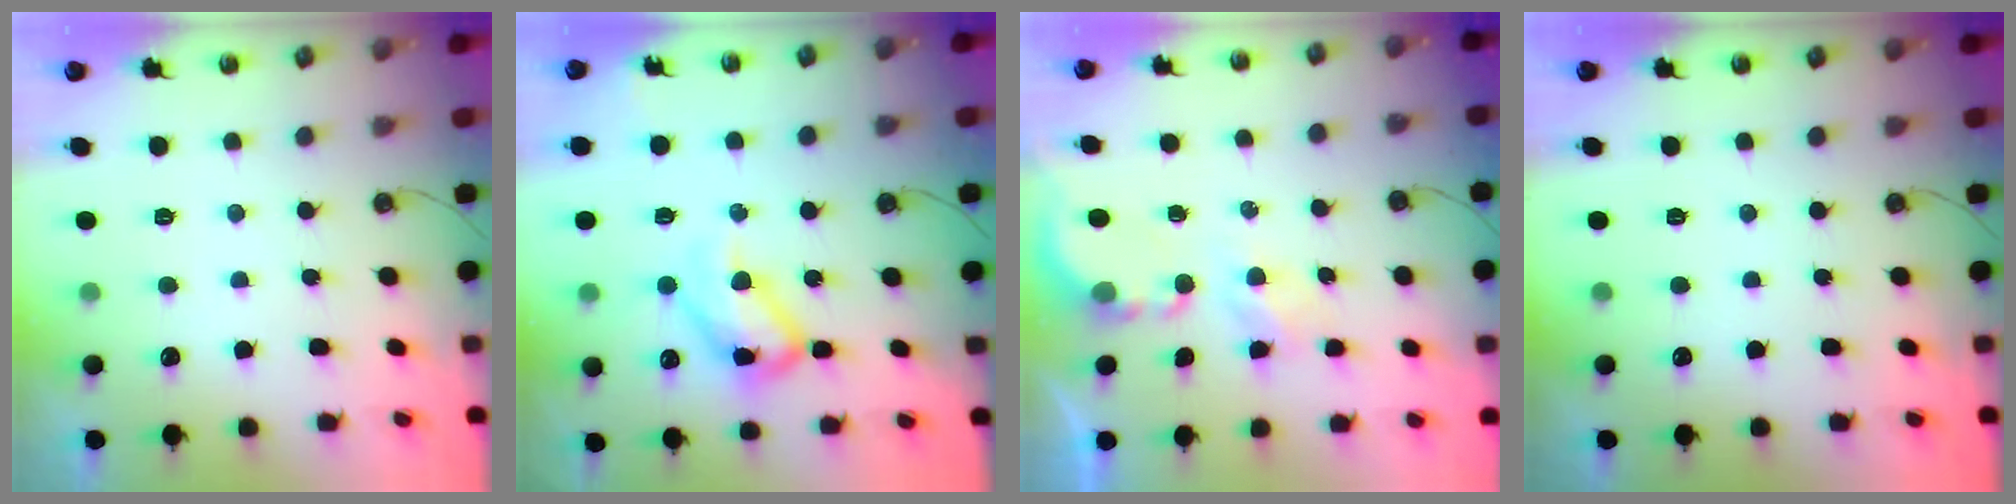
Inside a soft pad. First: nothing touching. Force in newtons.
{"total": 14.7, "press": 14.7, "slide": 1.0}
{"total": 4.0, "press": 4.0, "slide": 0.3}
{"total": 0.0}